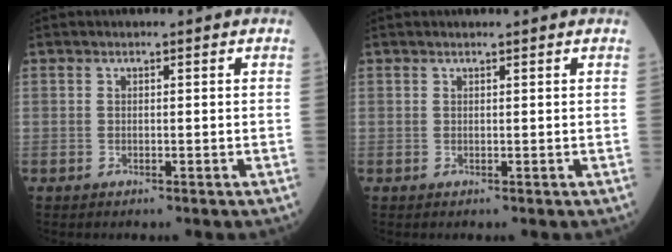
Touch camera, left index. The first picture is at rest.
{"total": 1.1, "force": [0.9, -0.3, 0.6], "torque": [-0.008, 0.006, 0.013]}